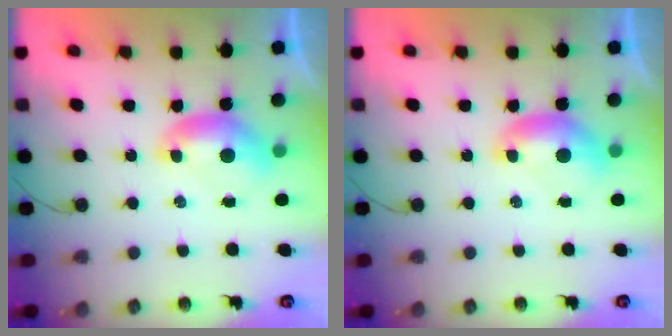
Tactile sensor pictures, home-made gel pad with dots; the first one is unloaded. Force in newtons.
{"total": 0.0}